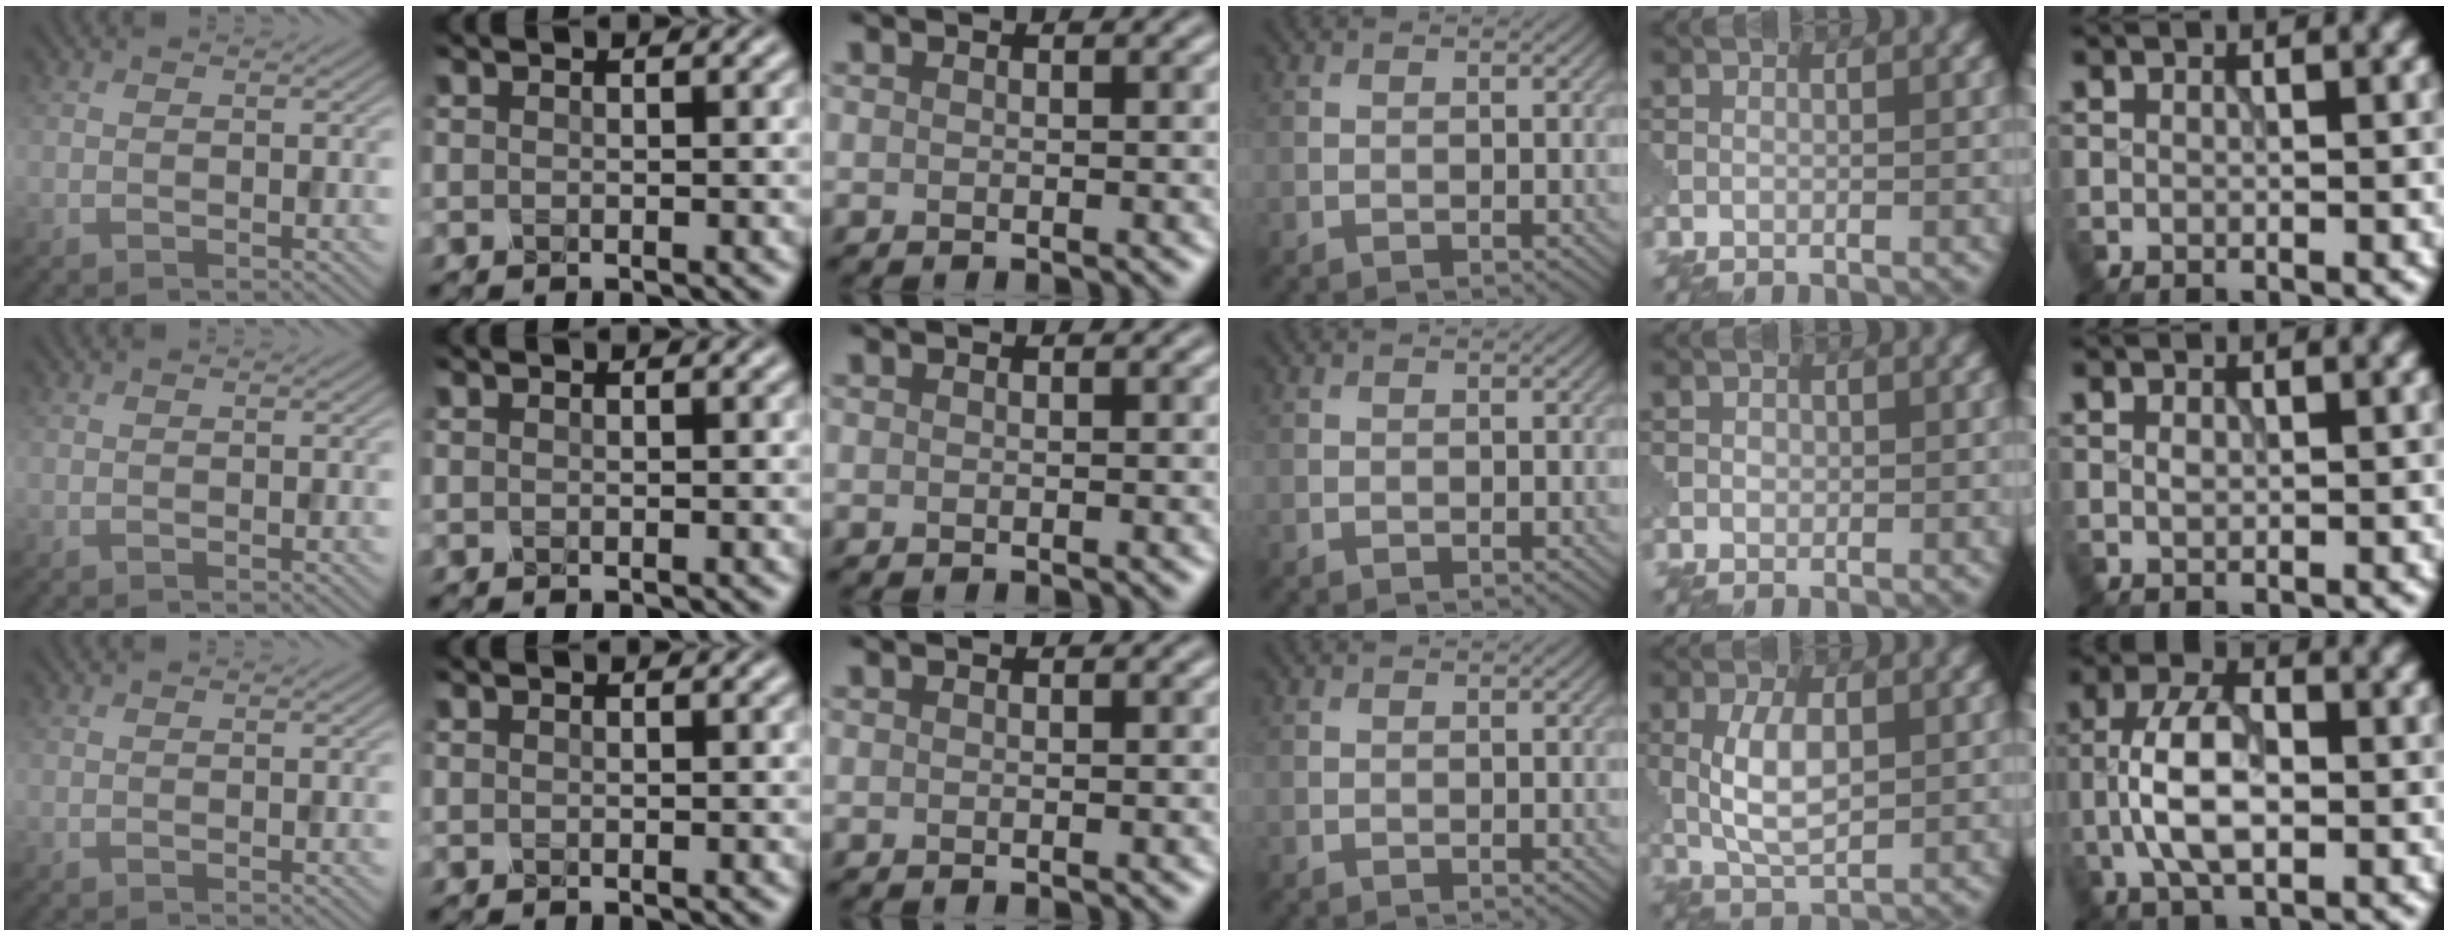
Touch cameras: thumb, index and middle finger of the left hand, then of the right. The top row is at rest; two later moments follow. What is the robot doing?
{"motion": "close", "object": "eyeshadow palette"}